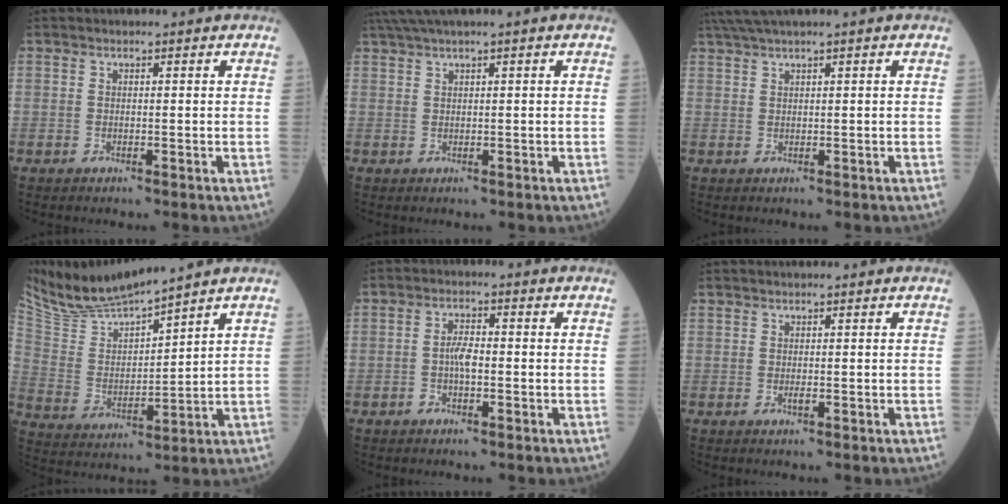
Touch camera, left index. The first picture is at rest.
{"total": 3.0, "force": [2.0, -0.6, 2.2], "torque": [-0.052, 0.019, 0.047]}
{"total": 3.1, "force": [2.3, -0.7, 1.9], "torque": [-0.047, 0.018, 0.052]}
{"total": 11.0, "force": [10.4, -0.7, 3.4], "torque": [-0.087, 0.002, 0.216]}
{"total": 2.9, "force": [-0.8, 0.9, 2.6], "torque": [-0.054, 0.001, -0.016]}
{"total": 0.5, "force": [0.1, 0.1, 0.5], "torque": [-0.012, 0.001, 0.002]}